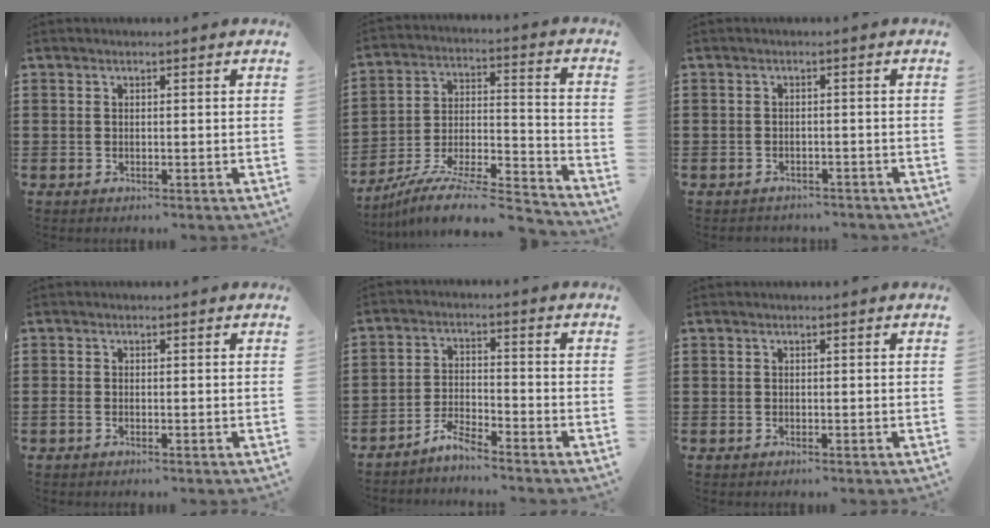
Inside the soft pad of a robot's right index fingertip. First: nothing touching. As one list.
[{"total": 9.0, "force": [-8.1, 1.2, 3.8], "torque": [-0.057, 0.010, -0.158]}, {"total": 1.5, "force": [-1.4, 0.4, -0.2], "torque": [-0.003, 0.003, -0.034]}, {"total": 0.7, "force": [-0.6, 0.2, 0.3], "torque": [-0.009, -0.003, -0.011]}, {"total": 3.9, "force": [-3.8, 0.1, 0.8], "torque": [-0.027, 0.004, -0.079]}, {"total": 0.0}]